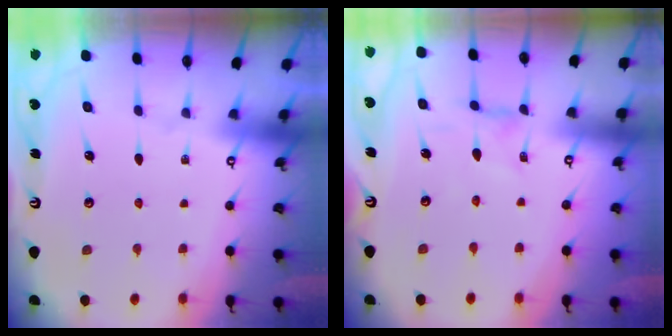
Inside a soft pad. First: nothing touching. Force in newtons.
{"total": 0.0}